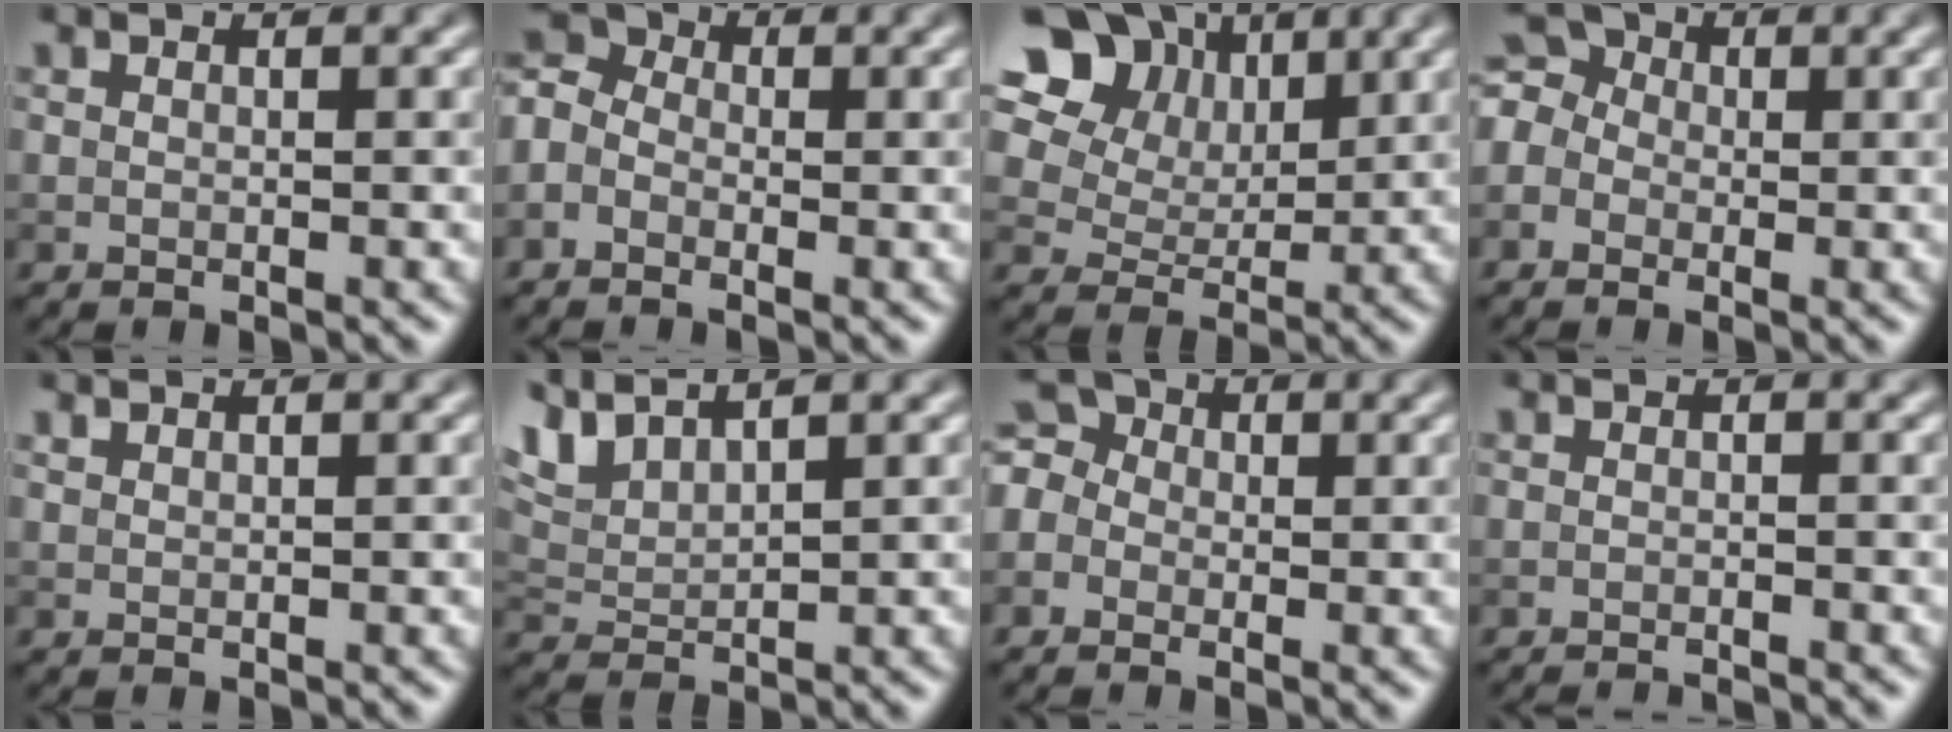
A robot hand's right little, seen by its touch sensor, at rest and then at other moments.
{"total": 4.3, "force": [-1.2, 3.2, 2.5], "torque": [-0.062, 0.010, -0.028]}
{"total": 14.5, "force": [7.1, 10.5, 7.1], "torque": [-0.159, 0.035, 0.145]}
{"total": 4.4, "force": [0.0, 3.8, 2.3], "torque": [-0.050, 0.024, -0.024]}
{"total": 0.7, "force": [0.7, 0.1, 0.1], "torque": [-0.001, 0.001, 0.015]}
{"total": 4.8, "force": [4.0, 1.2, 2.3], "torque": [-0.066, 0.013, 0.084]}
{"total": 3.7, "force": [-0.3, 3.2, 1.7], "torque": [-0.031, 0.021, -0.023]}
{"total": 2.8, "force": [-2.6, 0.4, 1.0], "torque": [-0.006, 0.001, -0.036]}